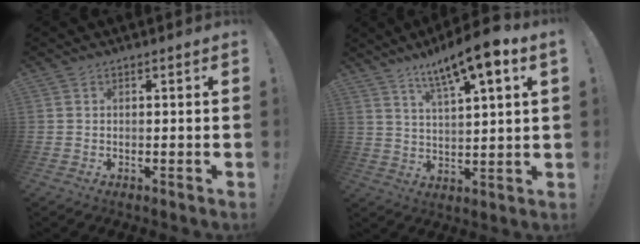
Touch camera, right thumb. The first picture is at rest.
{"total": 11.3, "force": [7.5, 1.3, 8.4], "torque": [-0.137, -0.041, 0.118]}